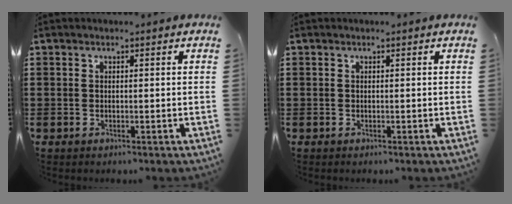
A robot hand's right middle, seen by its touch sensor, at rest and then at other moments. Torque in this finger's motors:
{"motor_torque": [0.01, -0.01, 0.00, 0.01]}